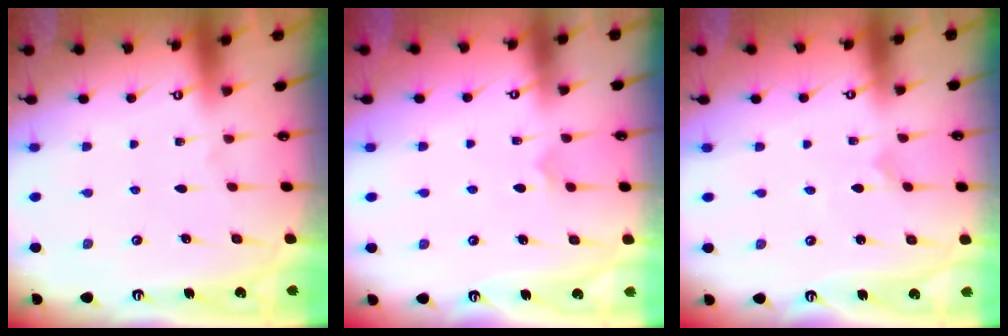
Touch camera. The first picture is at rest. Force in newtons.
{"total": 4.1, "press": 4.1, "slide": 0.5}
{"total": 0.0}